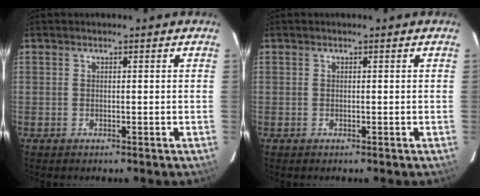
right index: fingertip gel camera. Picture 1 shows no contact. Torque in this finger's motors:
{"motor_torque": [0.00, 0.00, 0.03, 0.00]}